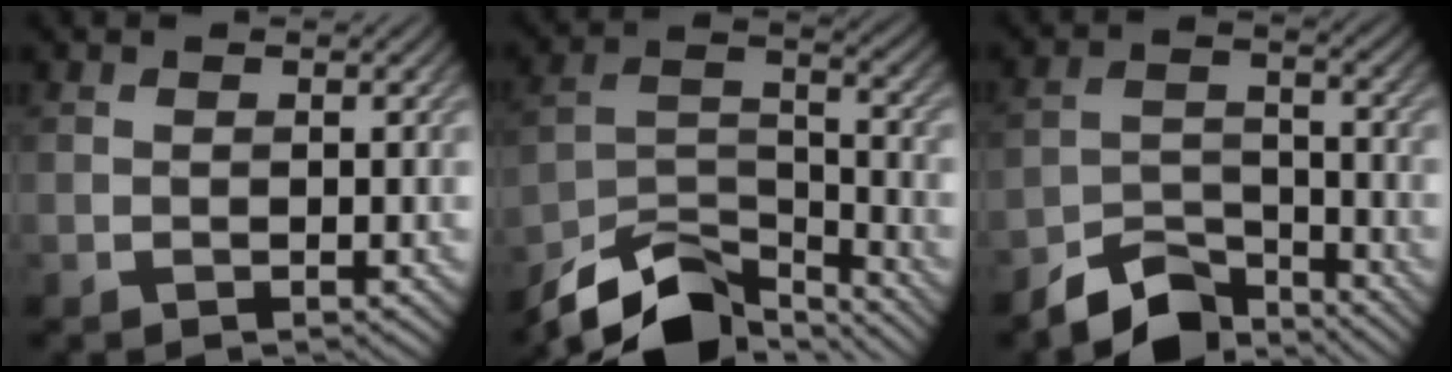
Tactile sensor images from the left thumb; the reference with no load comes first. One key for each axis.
{"total": 12.2, "fx": -10.0, "fy": 4.1, "fz": 5.8, "tx": -0.112, "ty": -0.007, "tz": -0.183}
{"total": 6.7, "fx": -5.8, "fy": 2.3, "fz": 2.5, "tx": -0.049, "ty": -0.005, "tz": -0.116}